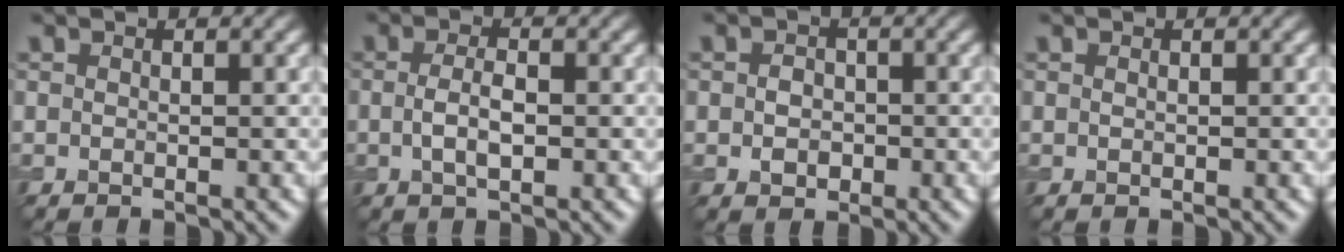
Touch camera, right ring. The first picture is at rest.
{"total": 2.4, "force": [-0.2, 0.9, 2.2], "torque": [-0.047, -0.003, -0.005]}
{"total": 2.2, "force": [-0.3, 1.8, 1.3], "torque": [-0.016, -0.003, -0.010]}
{"total": 0.0}